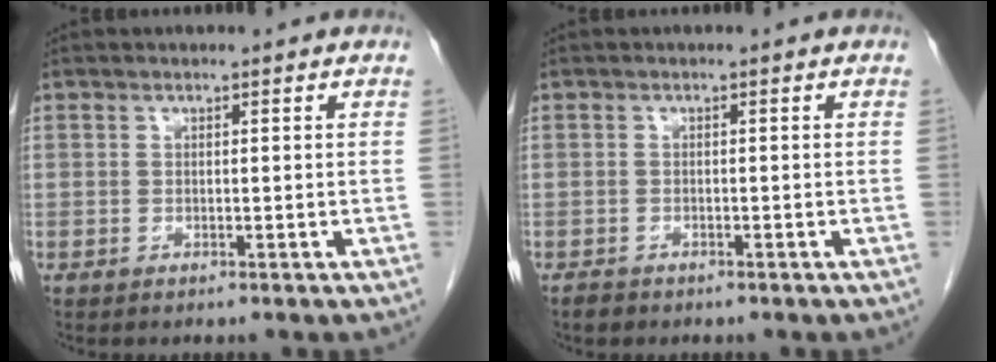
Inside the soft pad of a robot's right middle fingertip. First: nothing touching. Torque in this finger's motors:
{"motor_torque": [0.13, 0.11, -0.03, 0.00]}